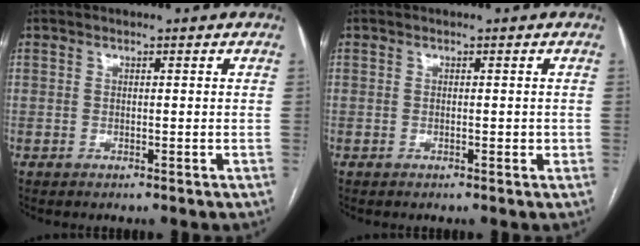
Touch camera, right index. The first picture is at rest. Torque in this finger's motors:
{"motor_torque": [0.27, -0.03, 0.02, 0.01]}